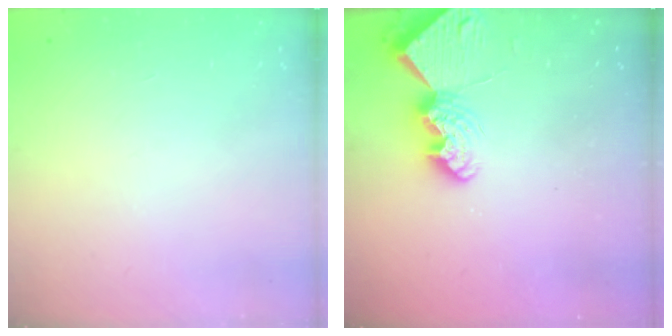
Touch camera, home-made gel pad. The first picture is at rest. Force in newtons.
{"total": 9.5, "press": 9.5, "slide": 0.9}